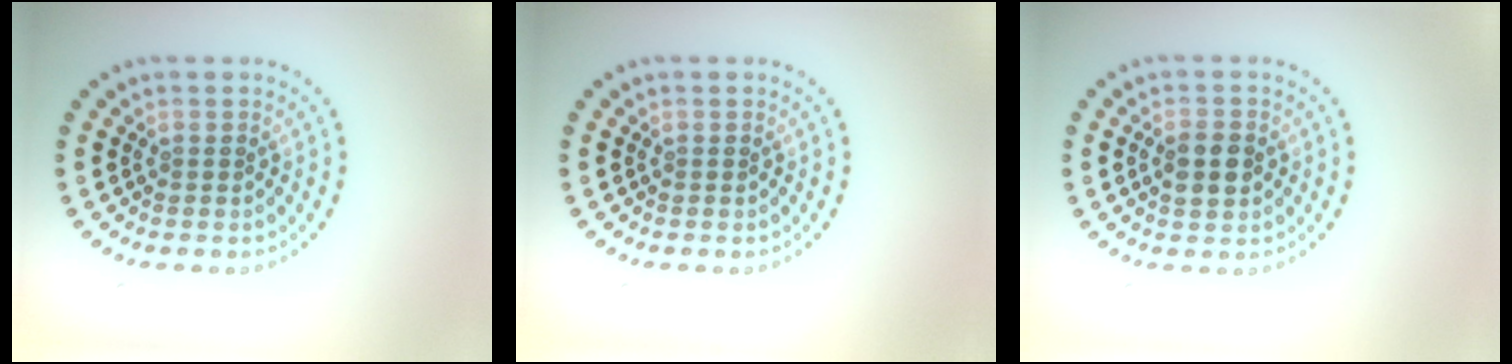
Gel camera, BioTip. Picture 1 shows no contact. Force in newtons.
{"total": 0.0}
{"total": 2.8, "press": 2.8, "slide": 0.2}